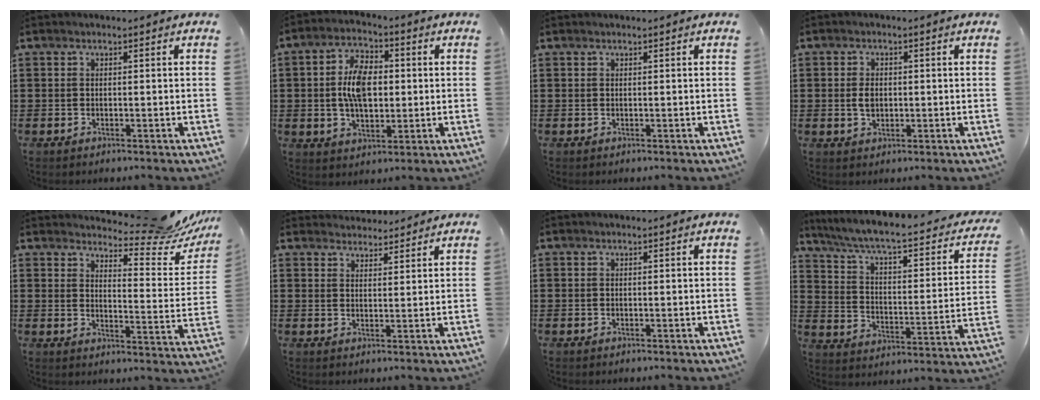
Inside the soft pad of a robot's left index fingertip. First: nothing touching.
{"total": 8.1, "force": [0.5, 4.5, 6.7], "torque": [-0.136, 0.010, 0.002]}
{"total": 0.0}
{"total": 2.6, "force": [0.0, 1.7, 1.9], "torque": [-0.040, 0.006, 0.000]}
{"total": 9.3, "force": [8.4, 1.3, 3.9], "torque": [-0.060, -0.063, 0.142]}
{"total": 2.8, "force": [2.8, 0.5, -0.3], "torque": [-0.003, -0.005, 0.053]}
{"total": 0.0}
{"total": 5.3, "force": [3.9, 0.4, 3.6], "torque": [-0.087, -0.039, 0.058]}